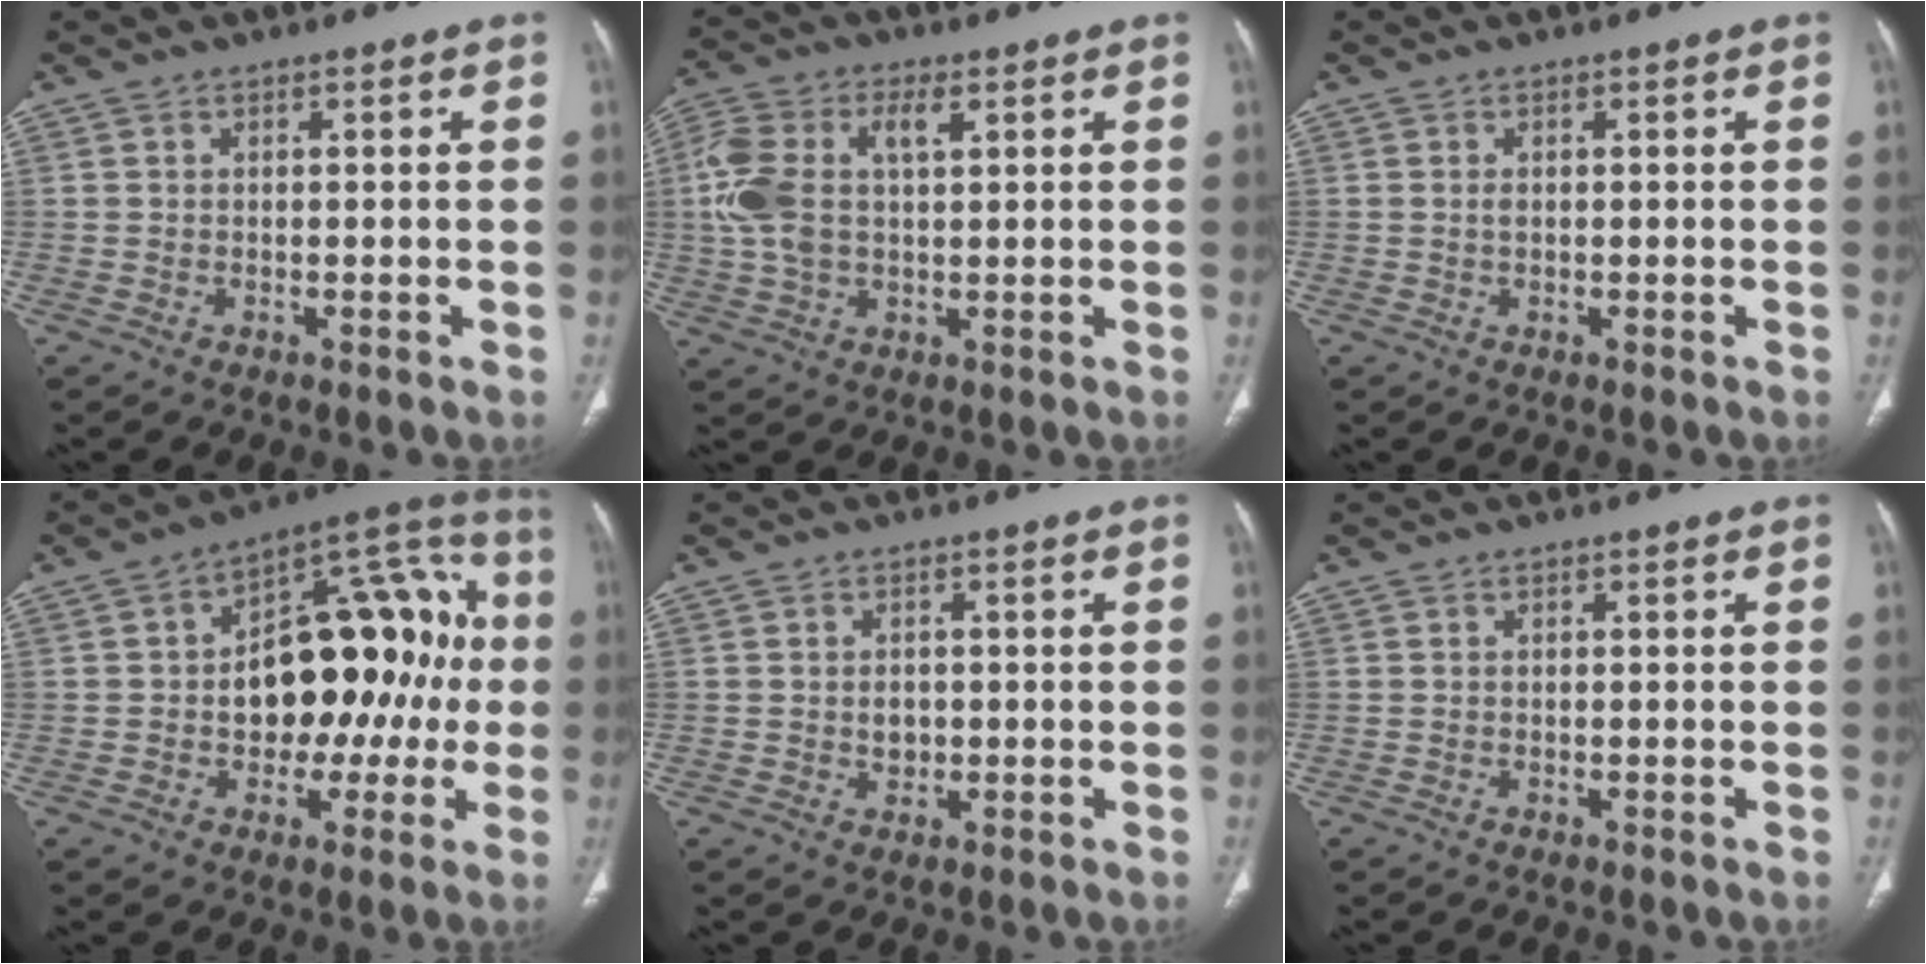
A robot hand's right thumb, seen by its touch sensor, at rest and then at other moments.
{"total": 11.3, "force": [2.5, 6.3, 9.1], "torque": [-0.207, 0.020, 0.047]}
{"total": 0.6, "force": [0.0, 0.4, 0.4], "torque": [-0.008, 0.000, -0.001]}
{"total": 22.2, "force": [-0.5, 13.3, 17.8], "torque": [-0.201, 0.049, -0.003]}
{"total": 2.4, "force": [-0.1, 1.9, 1.4], "torque": [-0.012, 0.003, 0.000]}
{"total": 0.0}